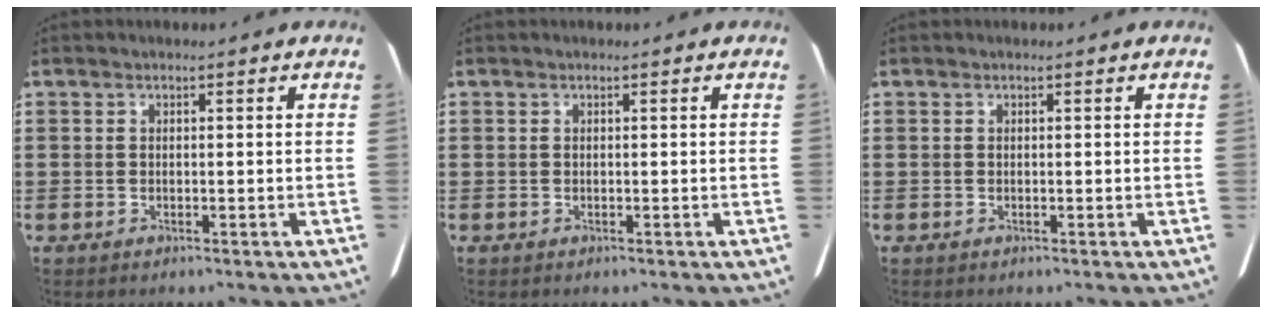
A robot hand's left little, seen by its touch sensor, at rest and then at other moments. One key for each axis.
{"total": 0.0}
{"total": 0.0}